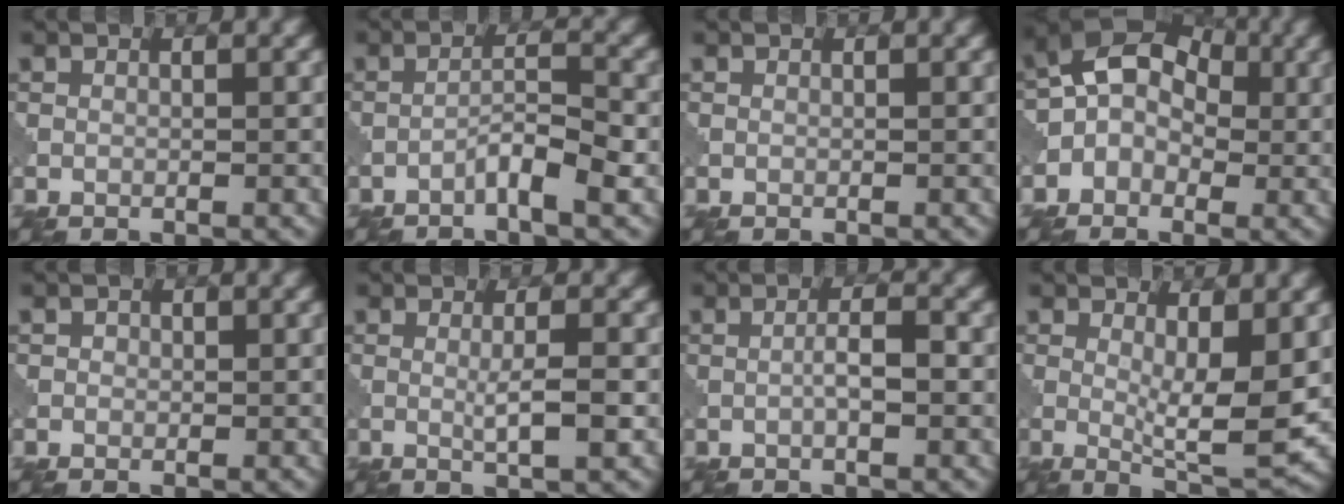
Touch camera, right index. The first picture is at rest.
{"total": 3.0, "force": [-1.8, 0.3, 2.4], "torque": [-0.040, 0.012, -0.038]}
{"total": 0.0}
{"total": 6.5, "force": [-0.1, 5.0, 4.1], "torque": [-0.045, 0.036, -0.030]}
{"total": 0.7, "force": [0.1, 0.6, 0.2], "torque": [-0.001, -0.004, 0.000]}
{"total": 2.9, "force": [-0.1, 0.4, 2.8], "torque": [-0.046, -0.002, -0.003]}
{"total": 2.2, "force": [-0.4, 0.4, 2.2], "torque": [-0.039, 0.003, -0.010]}
{"total": 5.8, "force": [0.6, 1.3, 5.6], "torque": [-0.088, -0.016, 0.013]}